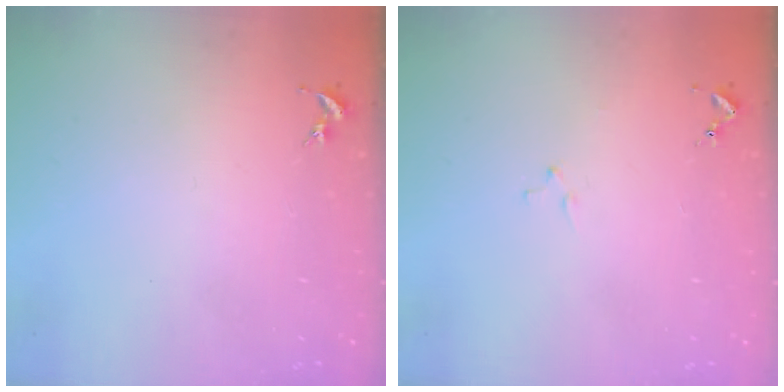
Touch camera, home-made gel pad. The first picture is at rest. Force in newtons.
{"total": 0.8, "press": 0.8, "slide": 0.2}